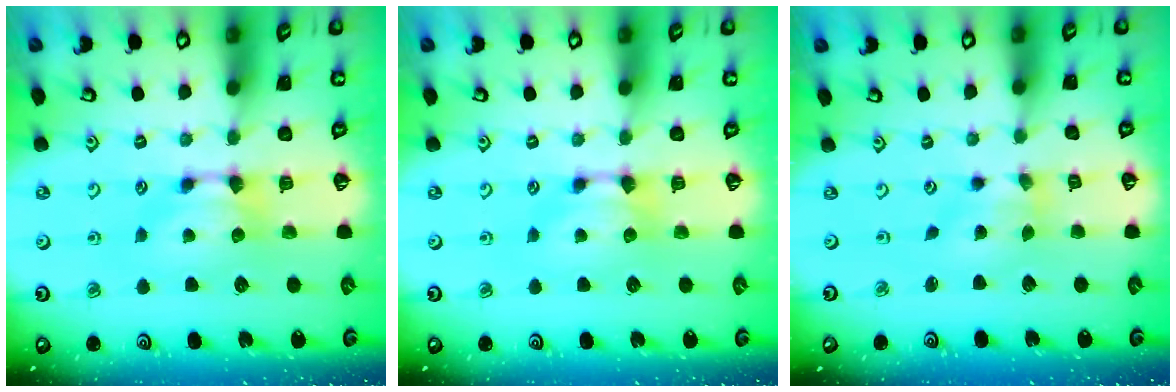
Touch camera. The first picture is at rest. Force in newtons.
{"total": 0.0}
{"total": 2.4, "press": 1.9, "slide": 1.4}